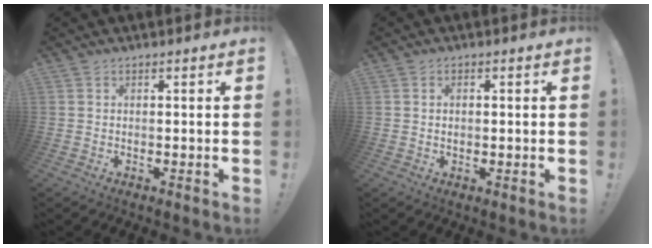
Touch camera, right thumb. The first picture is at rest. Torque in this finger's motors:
{"motor_torque": [0.23, -0.39, -0.23, 0.24, -0.01]}